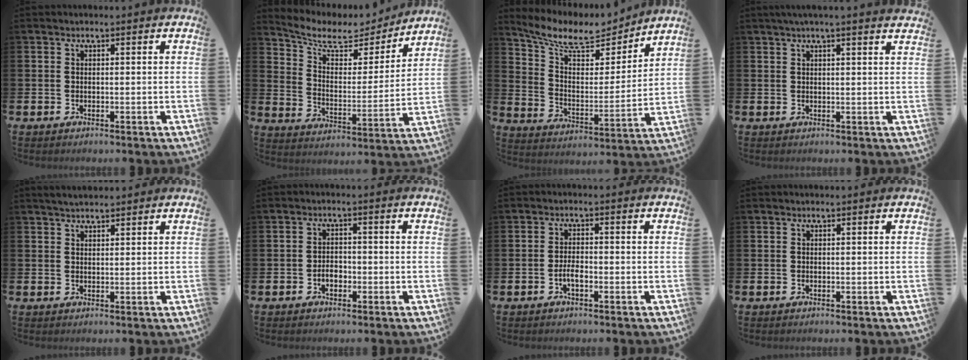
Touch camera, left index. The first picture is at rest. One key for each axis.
{"total": 8.1, "fx": 7.0, "fy": 3.1, "fz": 2.8, "tx": -0.092, "ty": -0.044, "tz": 0.117}
{"total": 9.4, "fx": 8.3, "fy": 3.0, "fz": 3.2, "tx": -0.105, "ty": -0.053, "tz": 0.144}
{"total": 2.2, "fx": 2.0, "fy": -0.4, "fz": 0.9, "tx": -0.014, "ty": -0.005, "tz": 0.035}
{"total": 2.5, "fx": 2.4, "fy": 0.6, "fz": 0.7, "tx": -0.012, "ty": -0.002, "tz": 0.042}
{"total": 2.0, "fx": -0.8, "fy": 1.4, "fz": 1.2, "tx": -0.011, "ty": -0.001, "tz": -0.021}
{"total": 2.1, "fx": -0.9, "fy": 0.9, "fz": 1.7, "tx": -0.028, "ty": 0.002, "tz": -0.018}
{"total": 0.0}